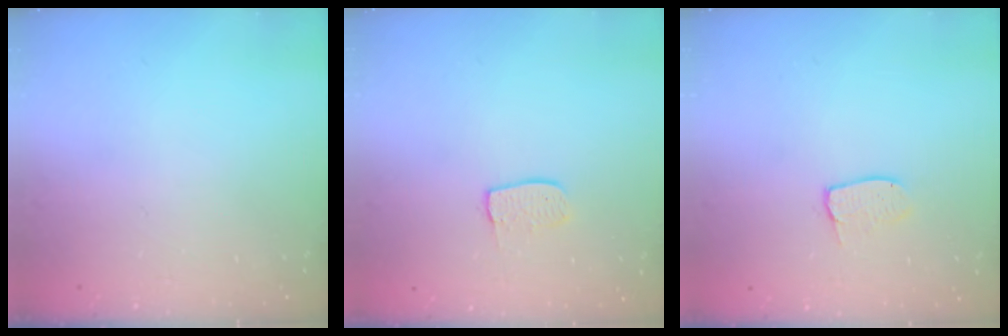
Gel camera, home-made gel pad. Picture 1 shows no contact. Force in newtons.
{"total": 6.6, "press": 6.5, "slide": 0.4}
{"total": 4.3, "press": 4.3, "slide": 0.2}